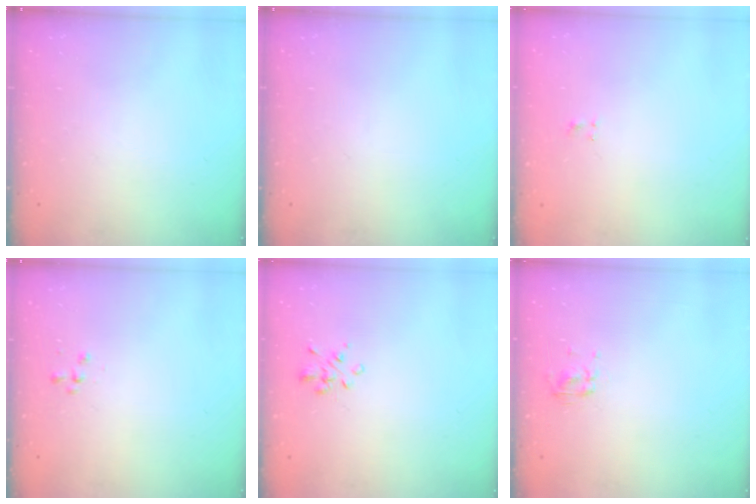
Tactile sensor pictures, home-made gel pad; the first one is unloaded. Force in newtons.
{"total": 0.0}
{"total": 0.9, "press": 0.5, "slide": 0.7}
{"total": 0.6, "press": 0.6, "slide": 0.2}
{"total": 1.4, "press": 1.3, "slide": 0.6}
{"total": 2.8, "press": 2.6, "slide": 1.0}